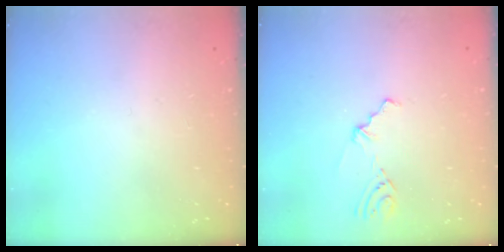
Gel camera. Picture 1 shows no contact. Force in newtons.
{"total": 2.1, "press": 1.1, "slide": 1.8}